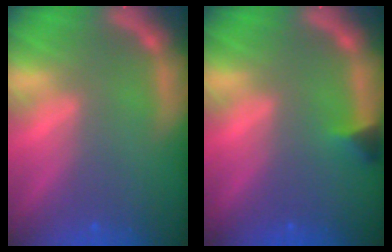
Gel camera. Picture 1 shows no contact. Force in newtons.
{"total": 1.4}